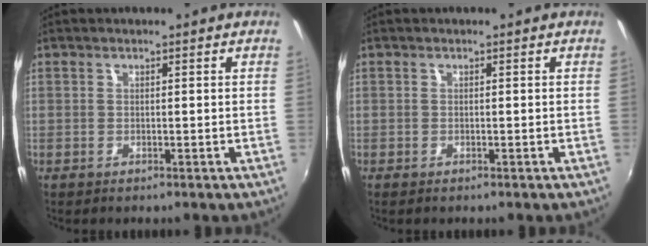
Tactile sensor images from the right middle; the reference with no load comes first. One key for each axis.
{"total": 0.0}